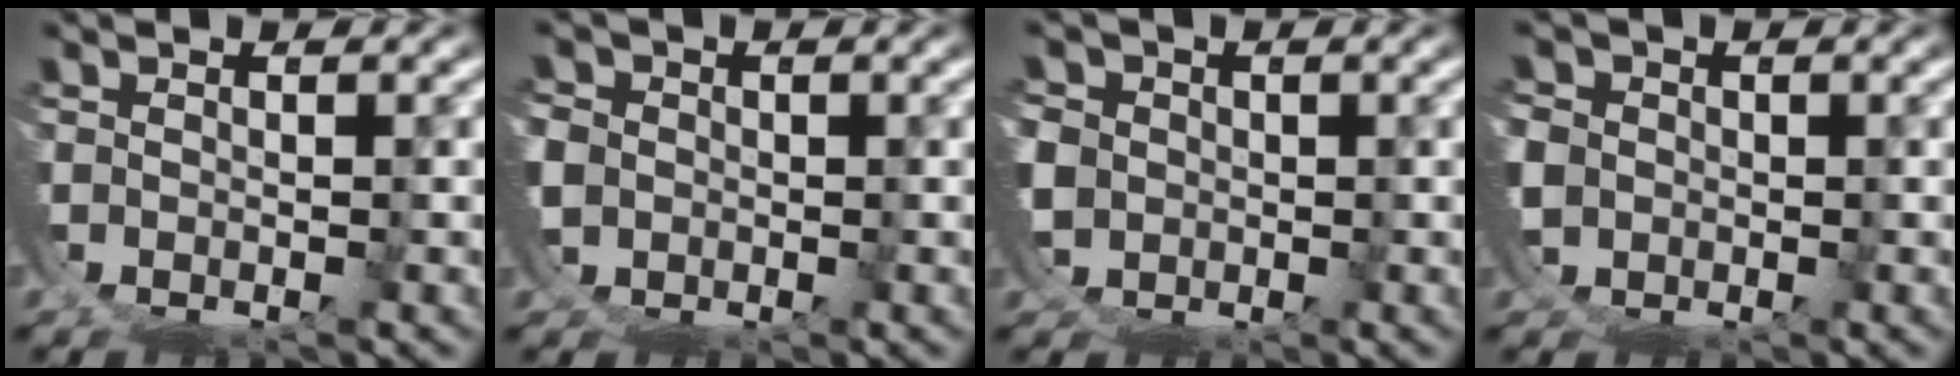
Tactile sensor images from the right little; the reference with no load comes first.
{"total": 3.8, "force": [-0.6, 3.4, 1.6], "torque": [-0.053, -0.025, -0.004]}
{"total": 5.8, "force": [-0.5, 5.2, 2.6], "torque": [-0.073, -0.028, 0.000]}
{"total": 3.7, "force": [-0.5, 3.3, 1.6], "torque": [-0.052, -0.024, -0.003]}